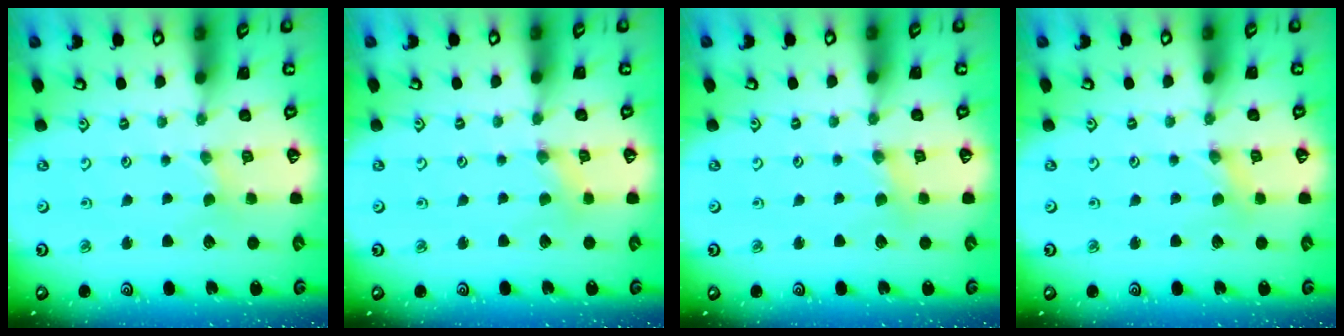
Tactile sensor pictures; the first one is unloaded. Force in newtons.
{"total": 1.8, "press": 1.8, "slide": 0.4}
{"total": 2.0, "press": 2.0, "slide": 0.4}
{"total": 0.0}